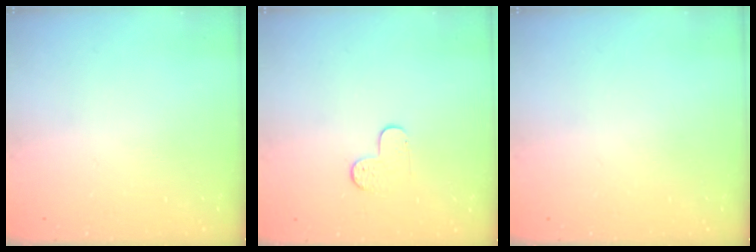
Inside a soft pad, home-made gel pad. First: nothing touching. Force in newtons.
{"total": 5.8, "press": 5.7, "slide": 0.6}
{"total": 0.0}